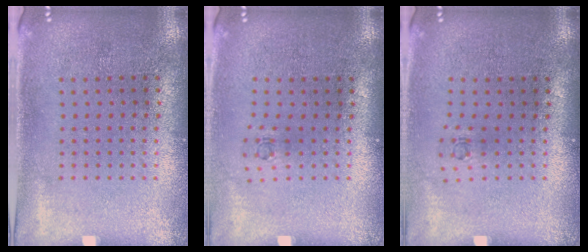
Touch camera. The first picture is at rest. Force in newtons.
{"total": 0.7, "press": 0.3, "slide": 0.6}
{"total": 0.7, "press": 0.3, "slide": 0.6}